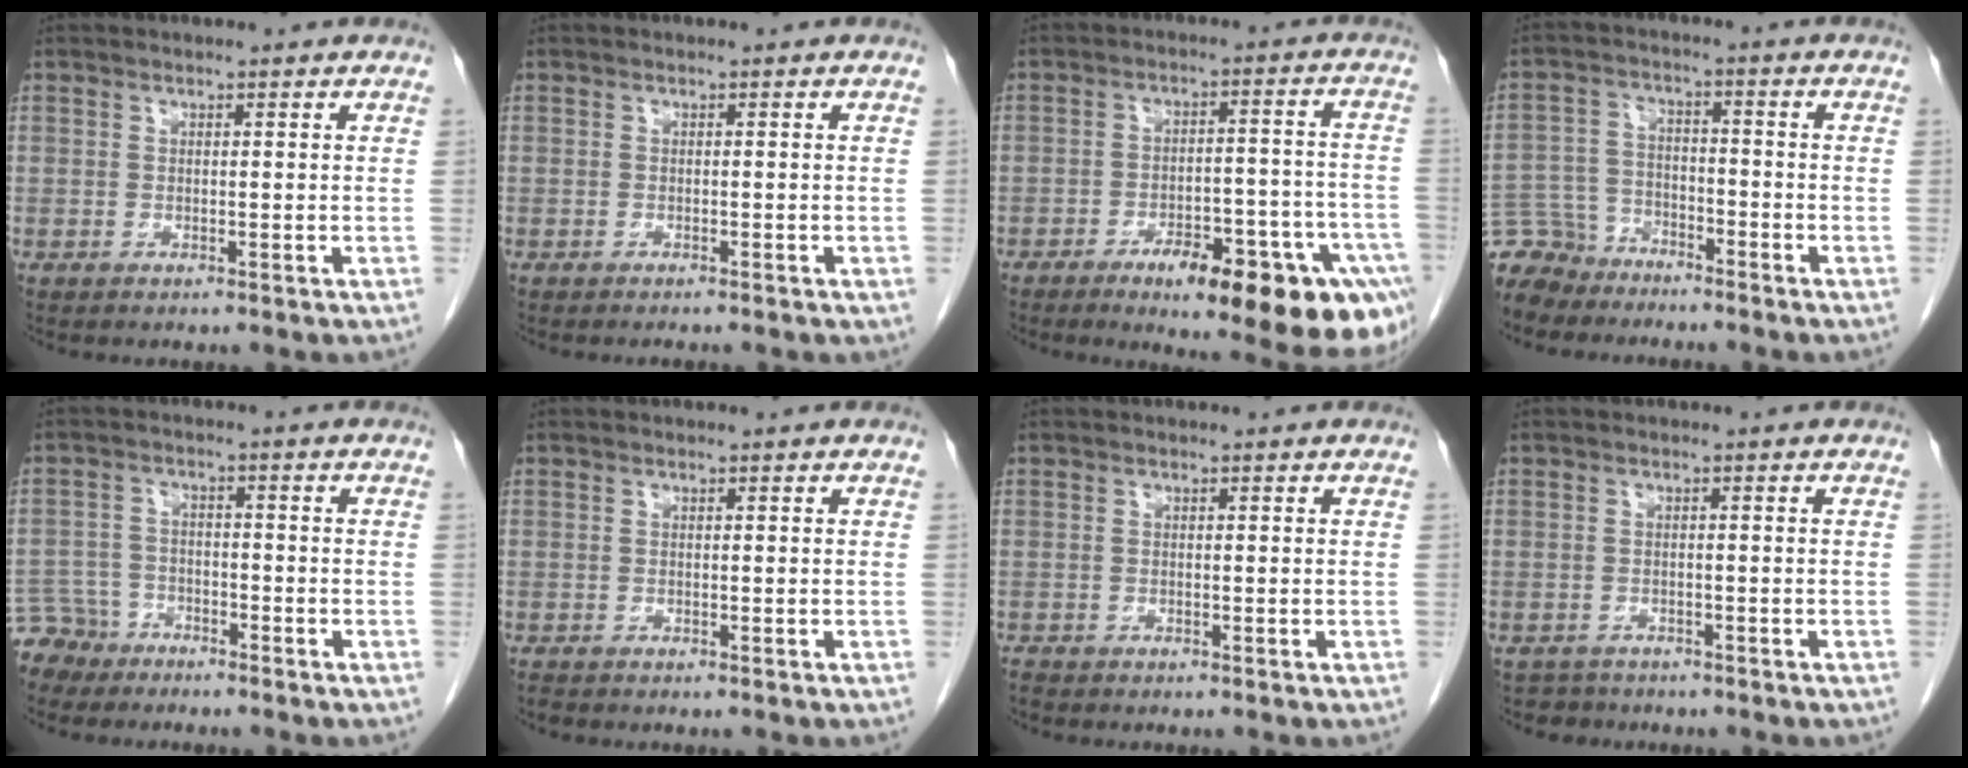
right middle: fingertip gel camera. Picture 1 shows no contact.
{"total": 1.5, "force": [-1.3, 0.4, 0.7], "torque": [-0.014, -0.003, -0.013]}
{"total": 19.0, "force": [-13.2, 4.0, 13.0], "torque": [-0.078, 0.028, -0.168]}
{"total": 8.5, "force": [-7.6, 3.6, -0.1], "torque": [-0.002, 0.008, -0.146]}
{"total": 5.2, "force": [-4.4, 2.7, -0.6], "torque": [0.013, -0.003, -0.086]}
{"total": 0.5, "force": [-0.5, 0.1, 0.1], "torque": [-0.010, -0.002, -0.012]}
{"total": 0.8, "force": [-0.7, 0.3, 0.1], "torque": [-0.008, -0.001, -0.016]}
{"total": 2.6, "force": [-2.2, 1.3, -0.5], "torque": [-0.001, 0.002, -0.034]}